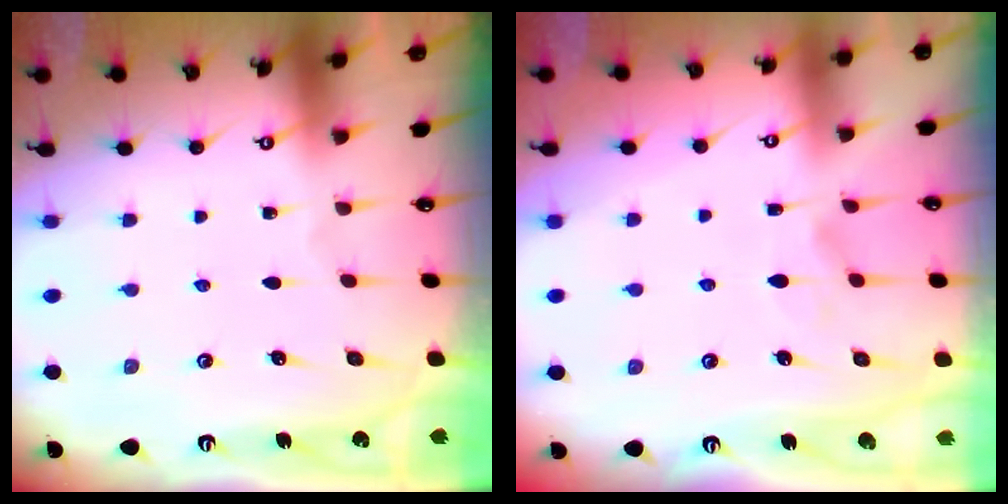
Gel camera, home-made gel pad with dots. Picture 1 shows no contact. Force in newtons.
{"total": 1.9, "press": 1.5, "slide": 1.1}